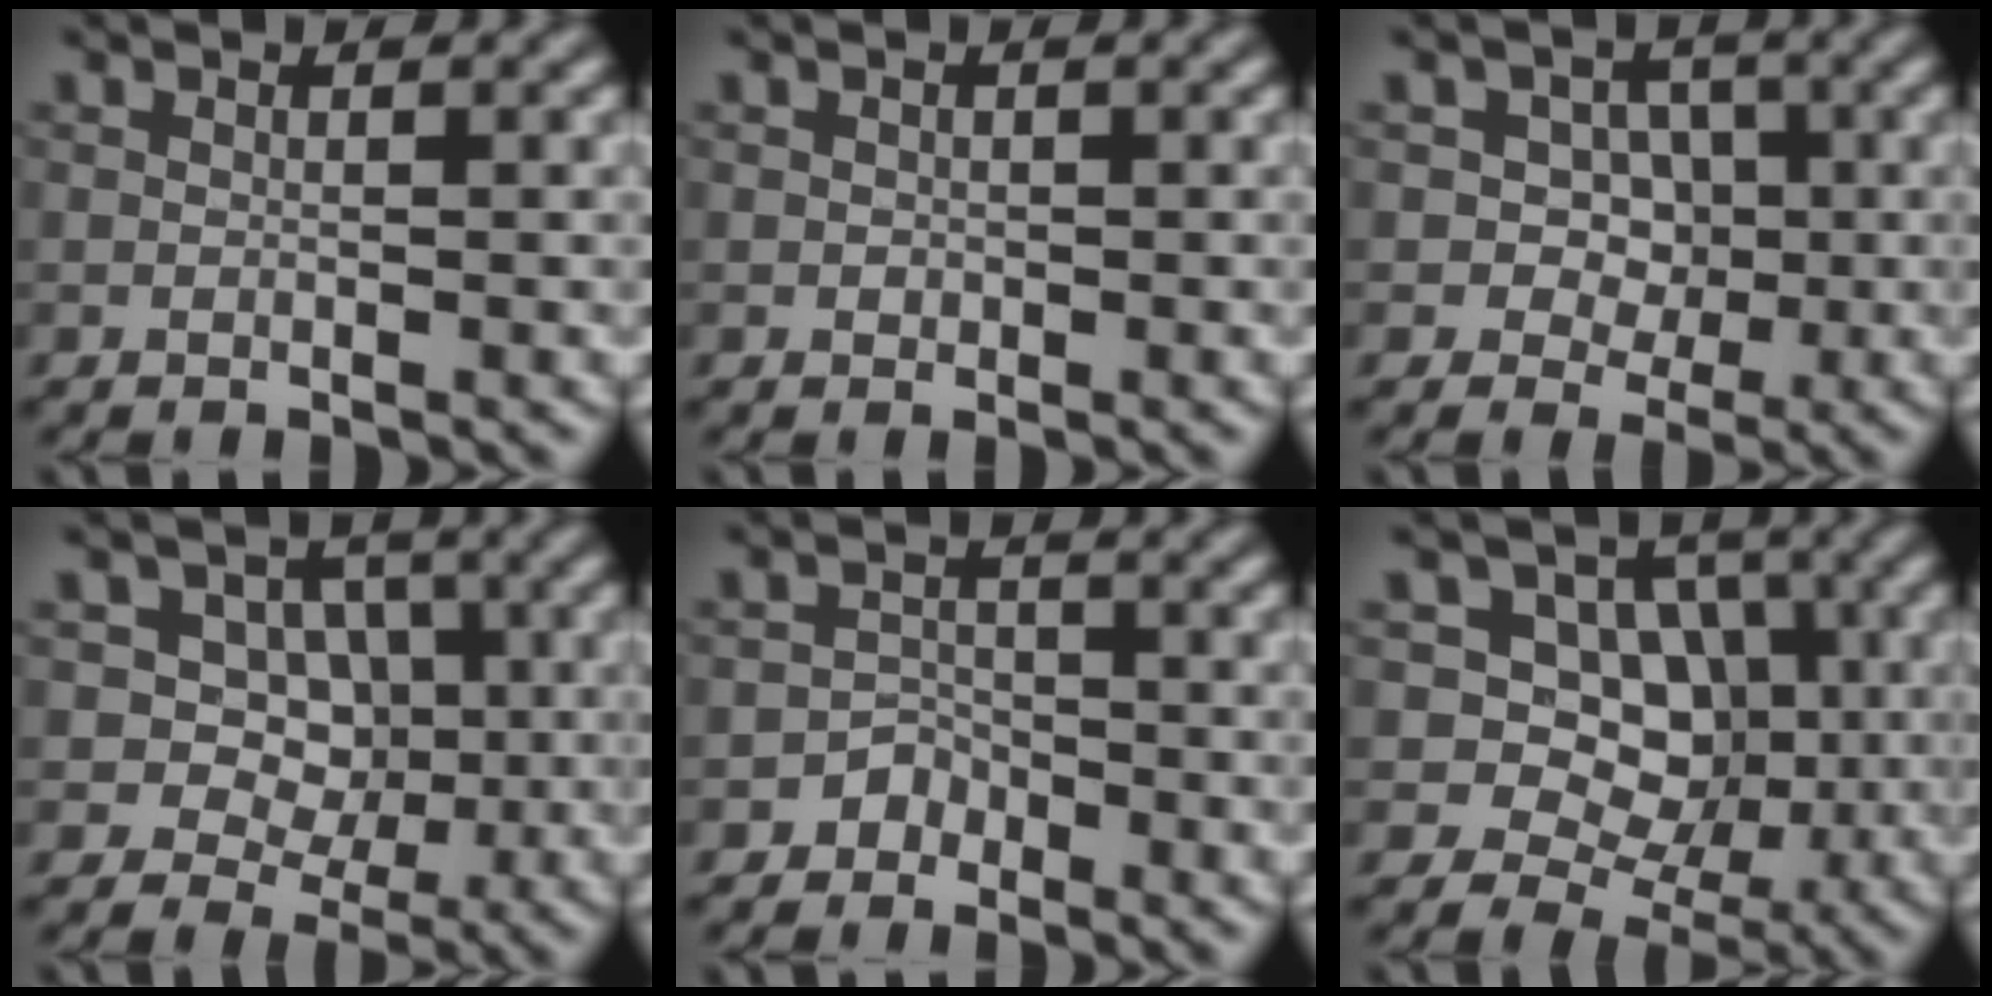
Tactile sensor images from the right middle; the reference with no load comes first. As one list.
[{"total": 0.5, "force": [0.0, 0.5, 0.1], "torque": [0.003, -0.004, -0.001]}, {"total": 4.4, "force": [-0.1, 4.0, 1.9], "torque": [0.003, 0.021, -0.024]}, {"total": 6.1, "force": [0.7, 5.3, 2.9], "torque": [-0.014, 0.020, -0.015]}, {"total": 1.5, "force": [-1.1, 1.1, -0.1], "torque": [0.013, 0.011, -0.019]}, {"total": 8.2, "force": [0.7, 7.2, 3.9], "torque": [-0.041, 0.025, -0.026]}]